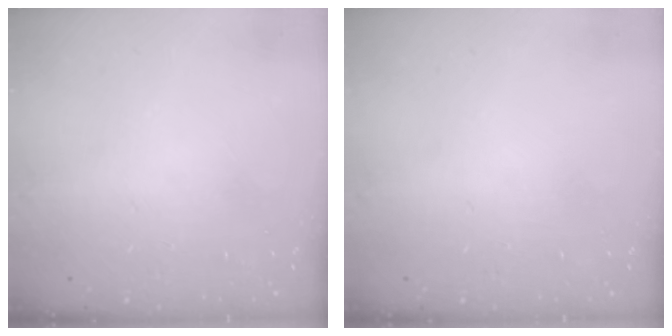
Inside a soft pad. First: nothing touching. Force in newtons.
{"total": 0.0}